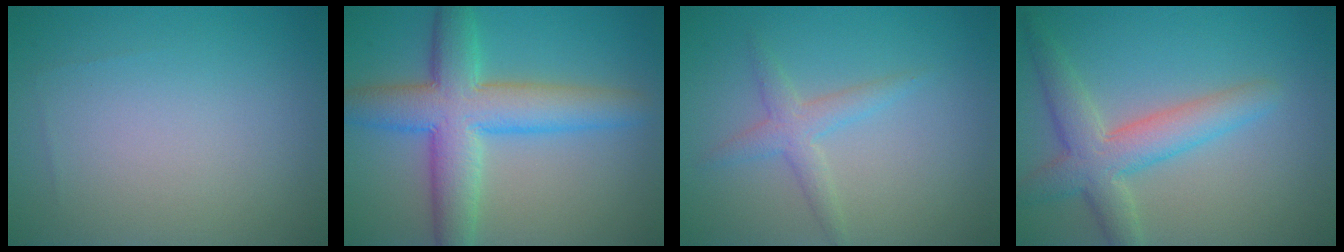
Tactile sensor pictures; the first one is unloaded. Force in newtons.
{"total": 7.9, "press": 7.9, "slide": 0.3}
{"total": 2.2, "press": 2.2, "slide": 0.1}
{"total": 4.9, "press": 4.9, "slide": 0.3}